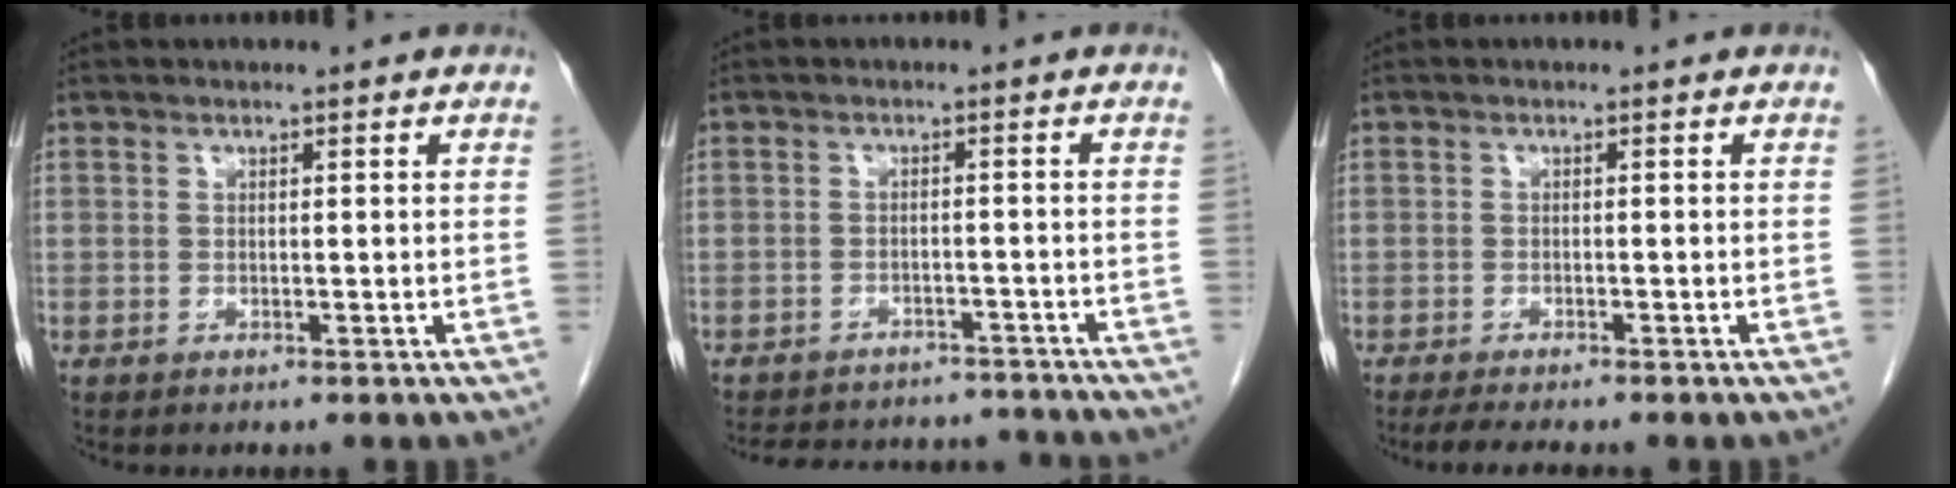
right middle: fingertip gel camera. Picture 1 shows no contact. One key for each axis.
{"total": 14.4, "fx": -13.2, "fy": 4.3, "fz": 3.7, "tx": -0.078, "ty": 0.013, "tz": -0.163}
{"total": 4.5, "fx": -3.7, "fy": 0.6, "fz": 2.4, "tx": -0.036, "ty": -0.010, "tz": -0.052}